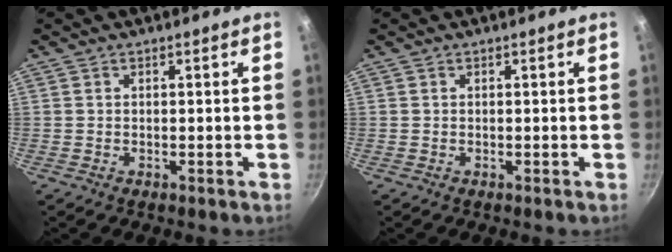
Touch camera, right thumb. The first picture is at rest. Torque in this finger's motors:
{"motor_torque": [0.00, 0.00, -0.03, 0.04, 0.00]}